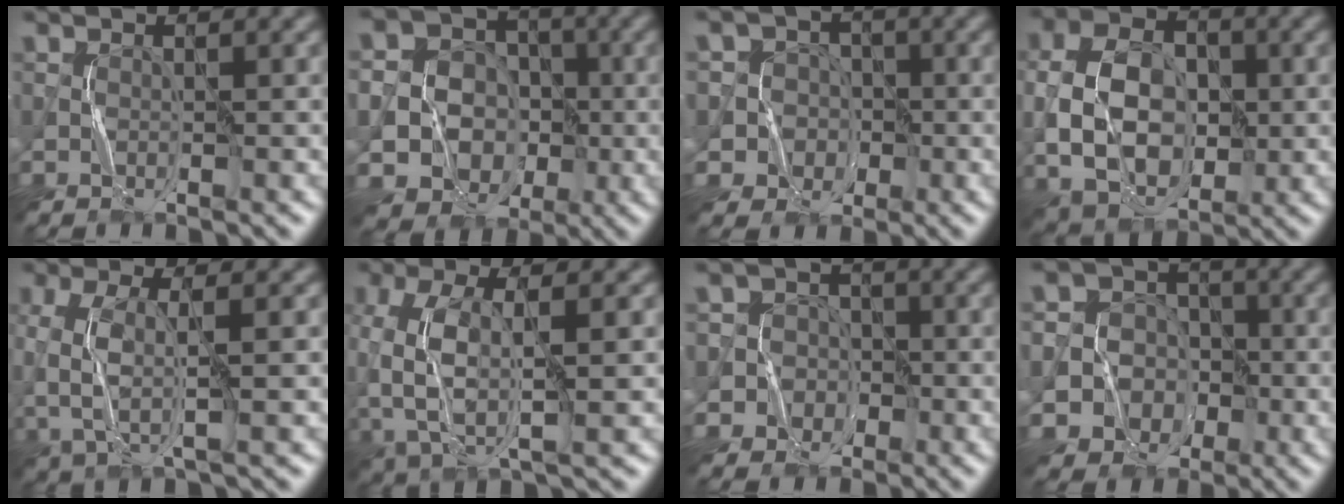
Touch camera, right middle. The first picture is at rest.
{"total": 13.9, "force": [-3.7, 12.6, 4.5], "torque": [-0.110, -0.027, -0.074]}
{"total": 6.0, "force": [-1.2, 5.8, 0.8], "torque": [-0.007, 0.025, -0.052]}
{"total": 9.1, "force": [-0.7, 6.2, 6.7], "torque": [-0.138, 0.004, -0.021]}
{"total": 4.6, "force": [-0.4, 1.6, 4.3], "torque": [-0.105, -0.004, -0.006]}
{"total": 7.2, "force": [-1.0, 3.4, 6.2], "torque": [-0.155, -0.003, -0.023]}
{"total": 5.1, "force": [-1.5, 4.9, 0.4], "torque": [0.008, 0.018, -0.051]}
{"total": 8.9, "force": [-2.7, 8.2, 2.3], "torque": [-0.041, 0.001, -0.072]}